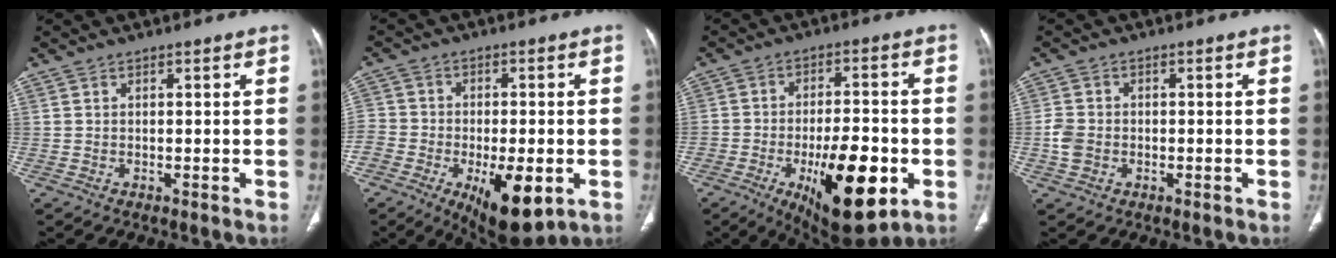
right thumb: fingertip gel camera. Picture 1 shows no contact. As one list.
[{"total": 17.0, "force": [-7.1, 9.5, 12.2], "torque": [-0.197, 0.002, -0.109]}, {"total": 18.0, "force": [-6.4, 7.5, 15.1], "torque": [-0.210, 0.012, -0.083]}, {"total": 3.6, "force": [-0.9, 2.9, 2.0], "torque": [-0.042, 0.008, -0.017]}]